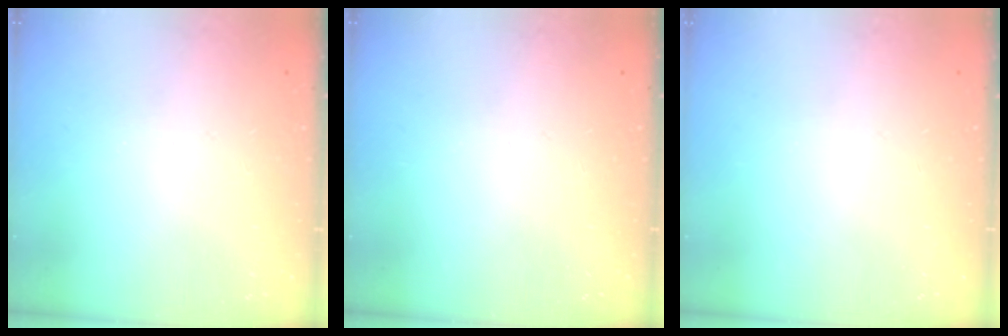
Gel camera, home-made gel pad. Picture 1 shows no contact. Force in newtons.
{"total": 0.0}
{"total": 0.0}